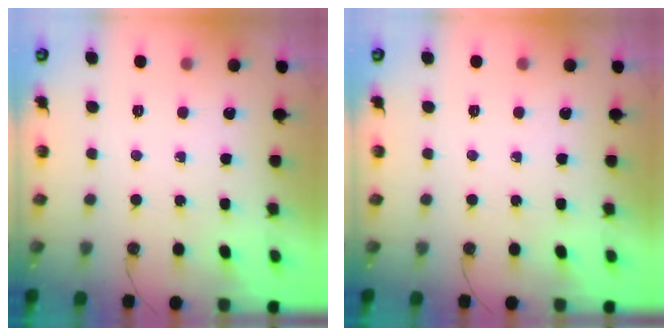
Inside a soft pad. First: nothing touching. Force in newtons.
{"total": 0.0}